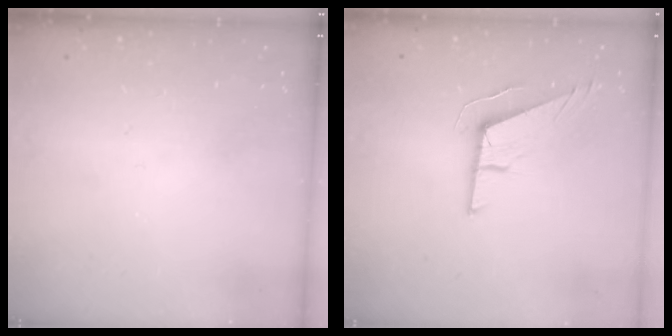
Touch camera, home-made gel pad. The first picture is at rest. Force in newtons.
{"total": 9.7, "press": 9.5, "slide": 2.0}